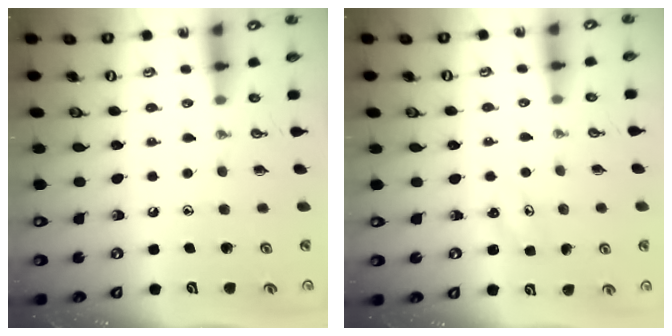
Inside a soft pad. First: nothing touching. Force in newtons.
{"total": 2.5, "press": 2.5, "slide": 0.3}